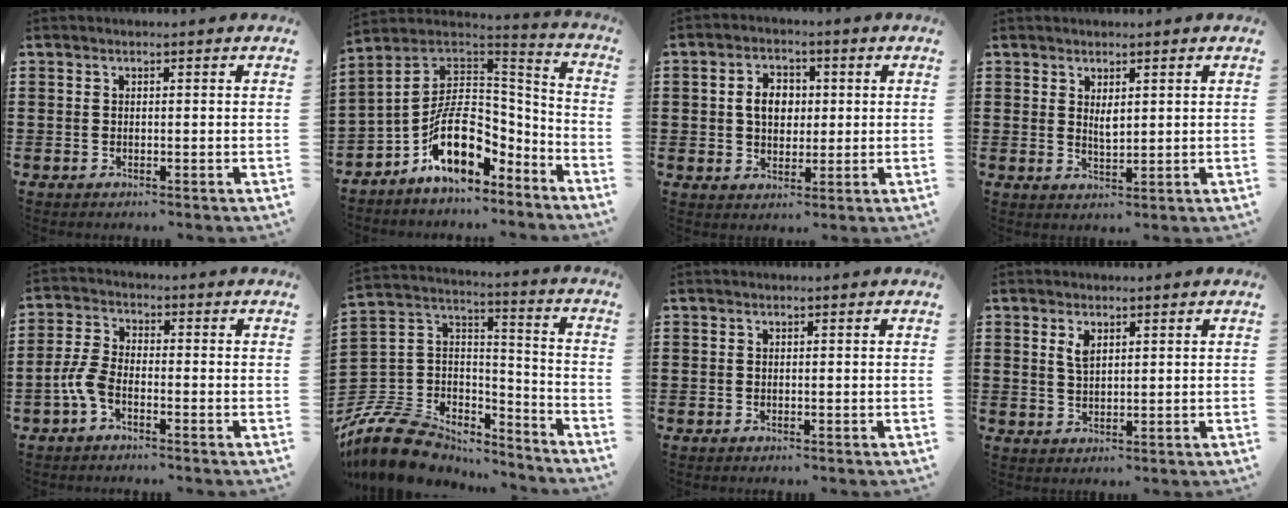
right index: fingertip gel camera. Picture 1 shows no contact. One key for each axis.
{"total": 12.2, "fx": -5.6, "fy": 6.5, "fz": 8.7, "tx": -0.166, "ty": -0.002, "tz": -0.110}
{"total": 4.9, "fx": 0.4, "fy": 3.7, "fz": 3.2, "tx": -0.065, "ty": 0.011, "tz": 0.002}
{"total": 2.0, "fx": 1.0, "fy": 0.6, "fz": 1.6, "tx": -0.023, "ty": -0.004, "tz": 0.017}
{"total": 4.3, "fx": -2.4, "fy": 1.6, "fz": 3.1, "tx": -0.091, "ty": -0.007, "tz": -0.052}
{"total": 11.4, "fx": -9.1, "fy": 6.0, "fz": 3.4, "tx": -0.104, "ty": 0.018, "tz": -0.180}
{"total": 0.0}
{"total": 2.6, "fx": 1.5, "fy": 1.2, "fz": 1.8, "tx": -0.040, "ty": 0.004, "tz": 0.027}